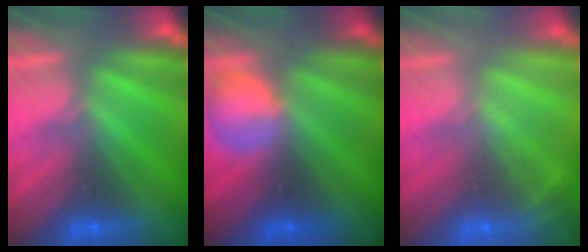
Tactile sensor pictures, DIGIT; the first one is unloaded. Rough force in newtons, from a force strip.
{"total": 2.4}
{"total": 2.0}